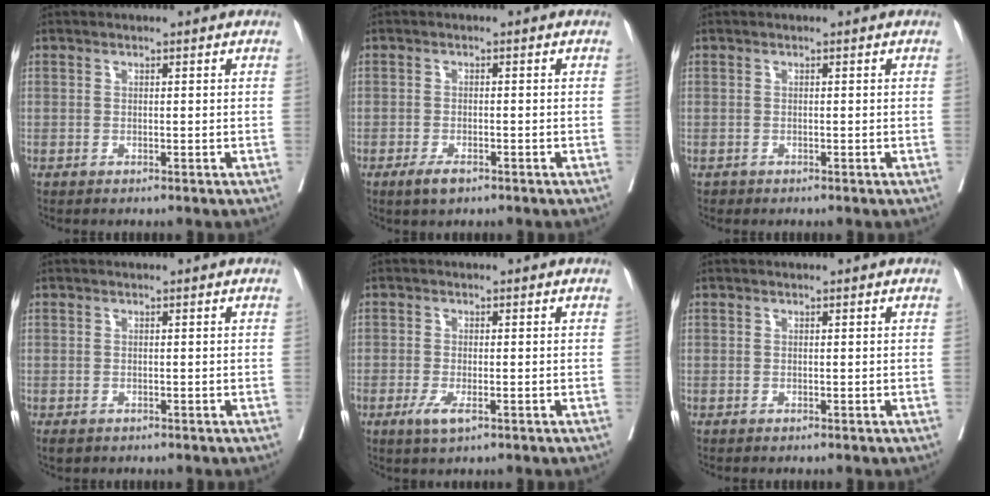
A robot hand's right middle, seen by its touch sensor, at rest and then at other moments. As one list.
[{"total": 2.2, "force": [-1.4, 0.6, 1.5], "torque": [-0.028, -0.002, -0.025]}, {"total": 0.0}, {"total": 1.6, "force": [-1.1, 1.0, 0.7], "torque": [-0.012, -0.003, -0.013]}, {"total": 3.0, "force": [-1.4, 0.9, 2.5], "torque": [-0.046, -0.004, -0.022]}, {"total": 0.0}]